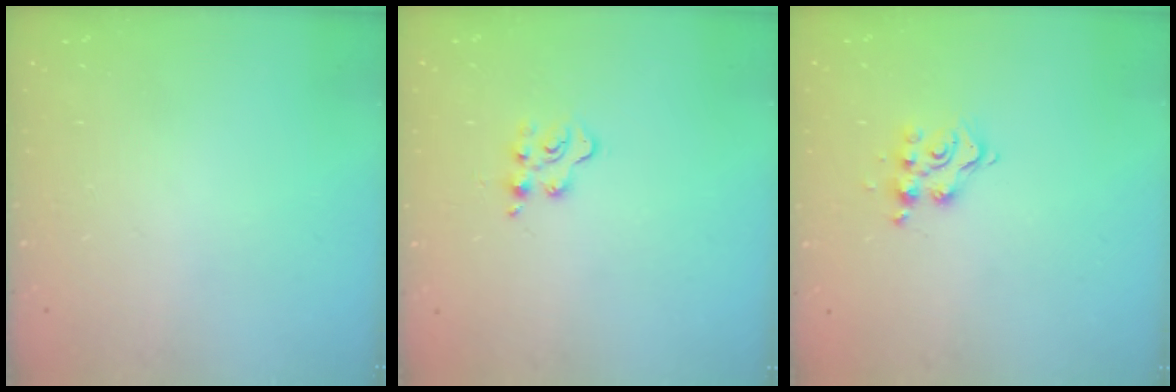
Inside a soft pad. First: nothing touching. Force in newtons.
{"total": 5.3, "press": 5.3, "slide": 0.5}
{"total": 8.4, "press": 8.4, "slide": 0.5}